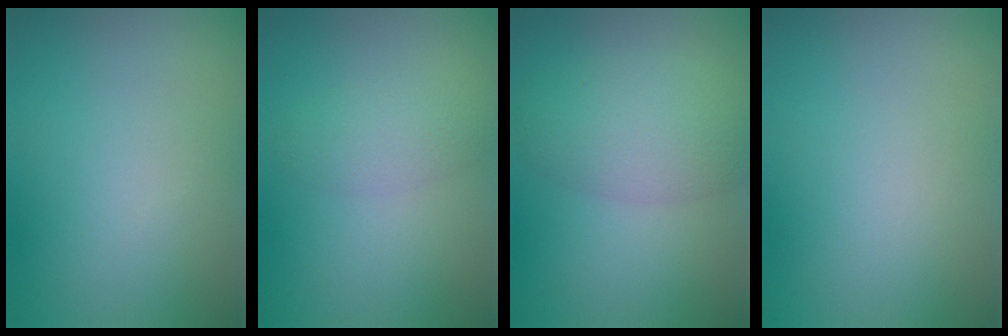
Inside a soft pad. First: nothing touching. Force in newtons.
{"total": 2.4, "press": 2.4, "slide": 0.1}
{"total": 5.3, "press": 5.3, "slide": 0.2}
{"total": 0.0}